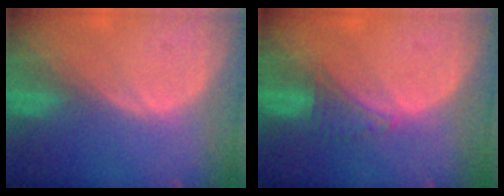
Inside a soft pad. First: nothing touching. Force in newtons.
{"total": 2.7, "press": 2.6, "slide": 0.7}